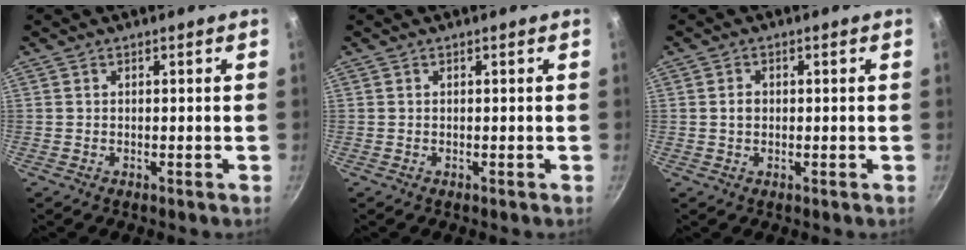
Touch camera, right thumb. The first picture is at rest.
{"total": 0.0}
{"total": 2.0, "force": [0.1, 1.6, 1.2], "torque": [-0.016, 0.005, 0.000]}